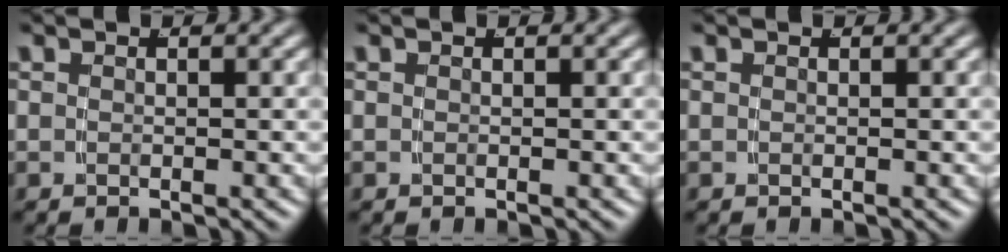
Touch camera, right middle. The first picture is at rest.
{"total": 0.0}
{"total": 0.0}